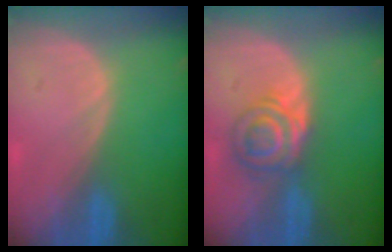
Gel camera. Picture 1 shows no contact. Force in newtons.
{"total": 6.0, "press": 5.5, "slide": 2.2}